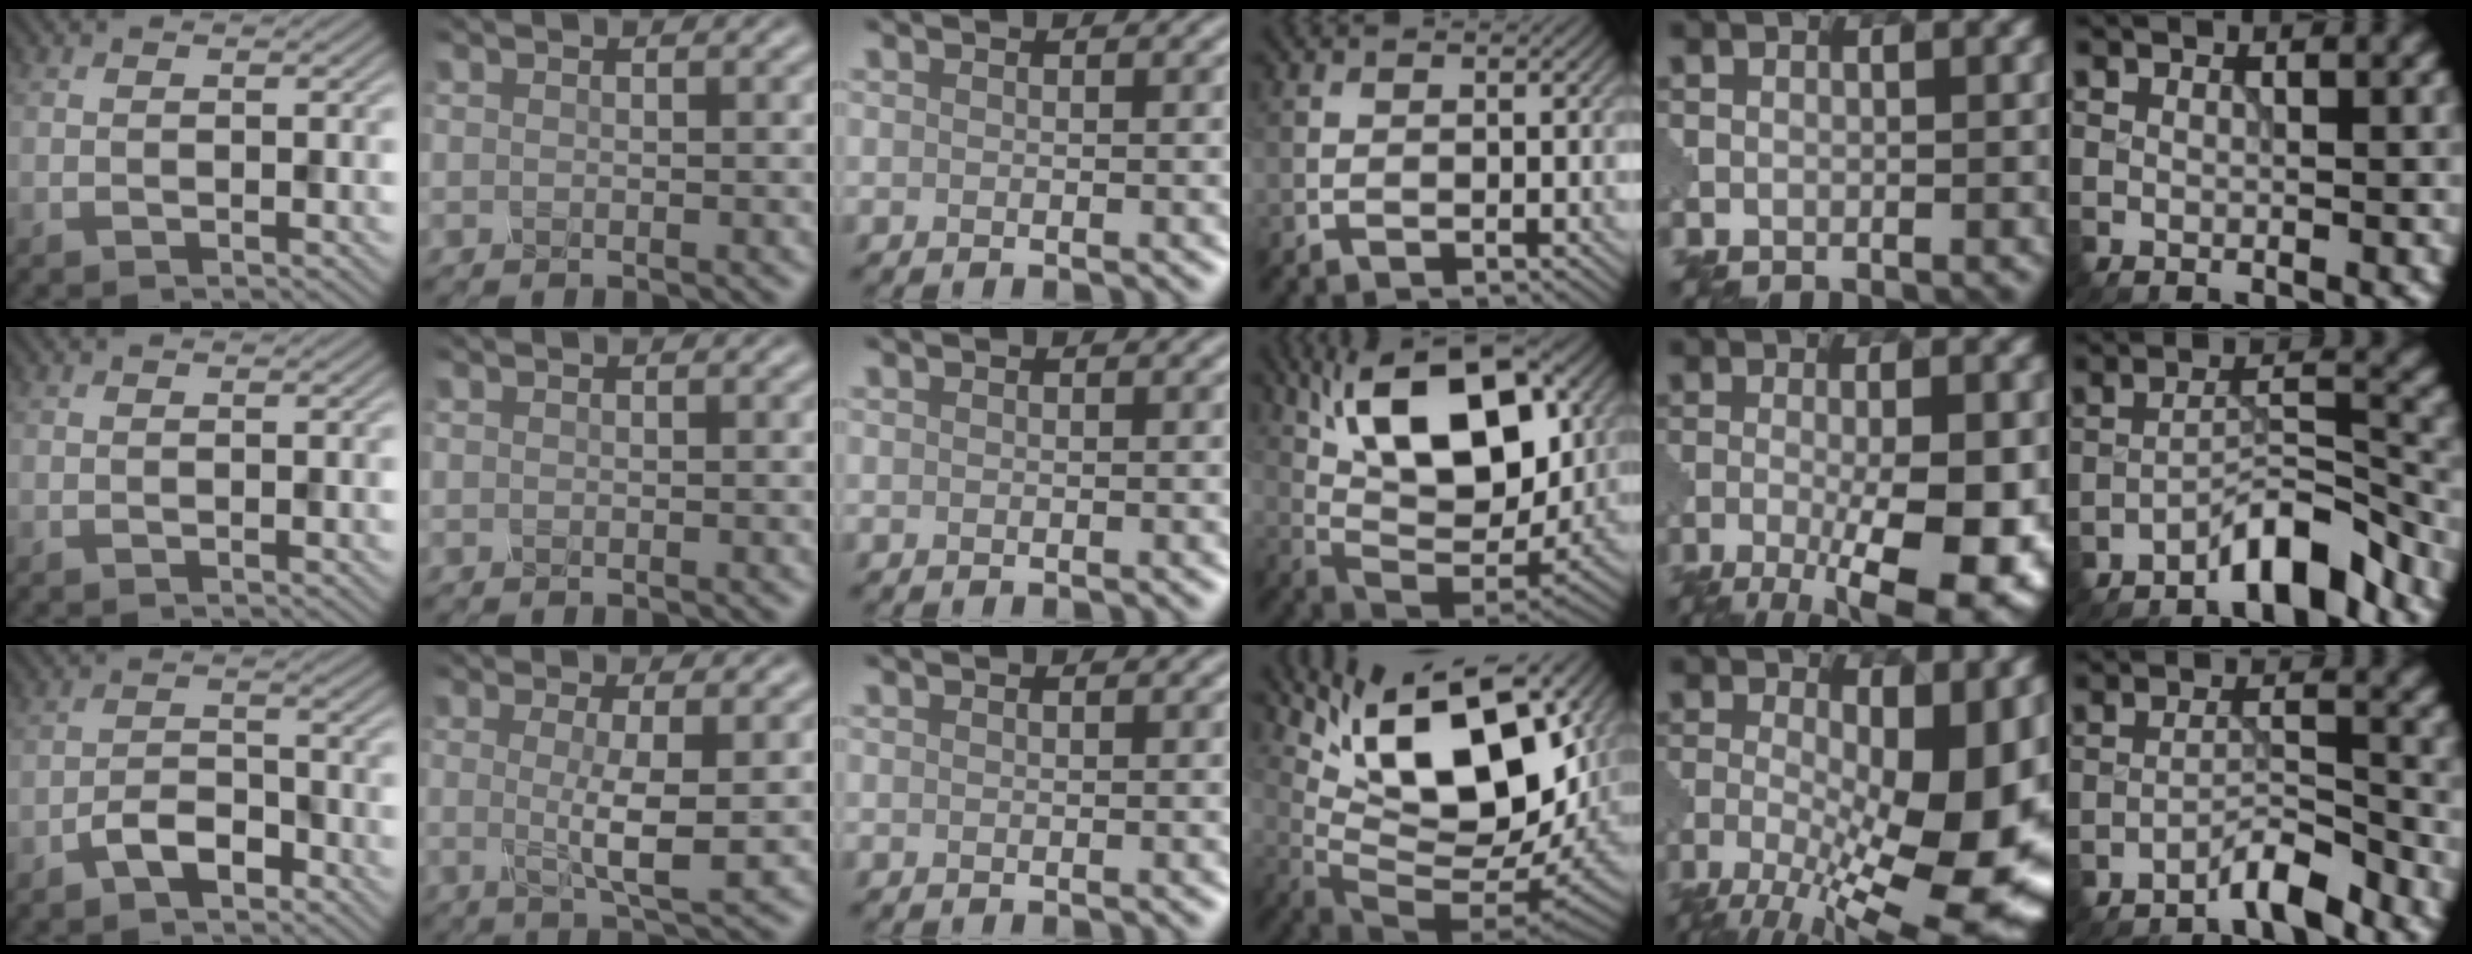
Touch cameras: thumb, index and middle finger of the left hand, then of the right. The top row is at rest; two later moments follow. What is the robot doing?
{"motion": "disassemble", "object": "glue stick"}